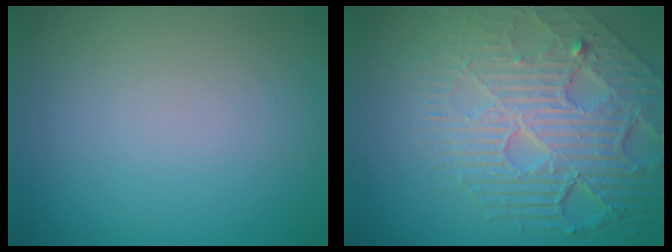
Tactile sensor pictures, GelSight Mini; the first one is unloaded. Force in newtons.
{"total": 8.2, "press": 5.7, "slide": 5.9}